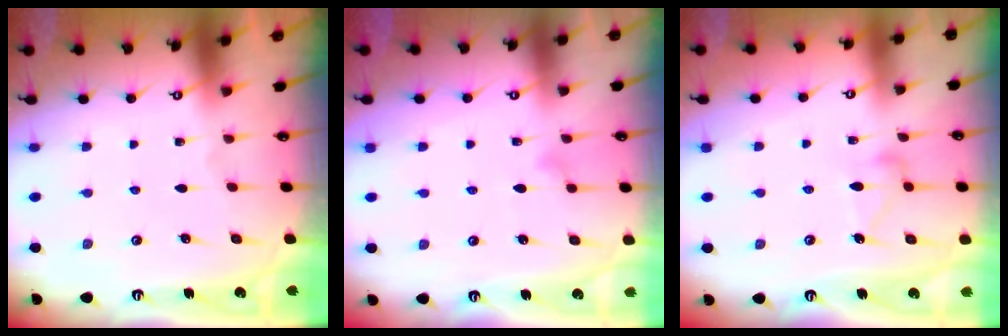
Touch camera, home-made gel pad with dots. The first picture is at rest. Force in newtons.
{"total": 6.5, "press": 6.4, "slide": 0.4}
{"total": 10.6, "press": 10.6, "slide": 0.4}